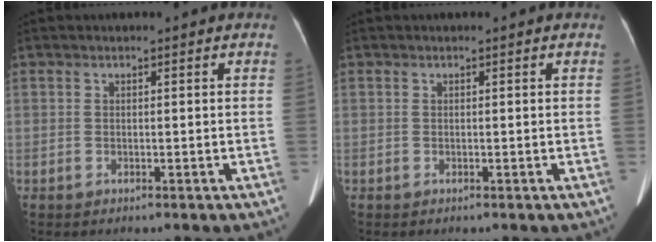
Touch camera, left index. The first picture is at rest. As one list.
[{"total": 0.0}]